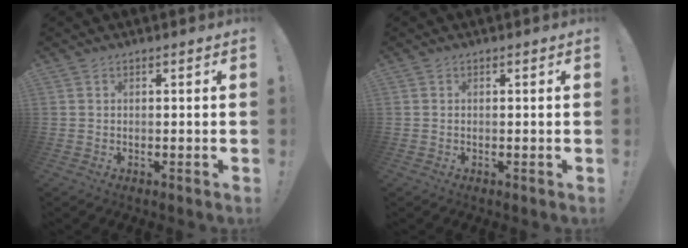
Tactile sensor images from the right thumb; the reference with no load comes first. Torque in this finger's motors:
{"motor_torque": [-0.19, -0.04, 0.02, 0.26, 0.05]}